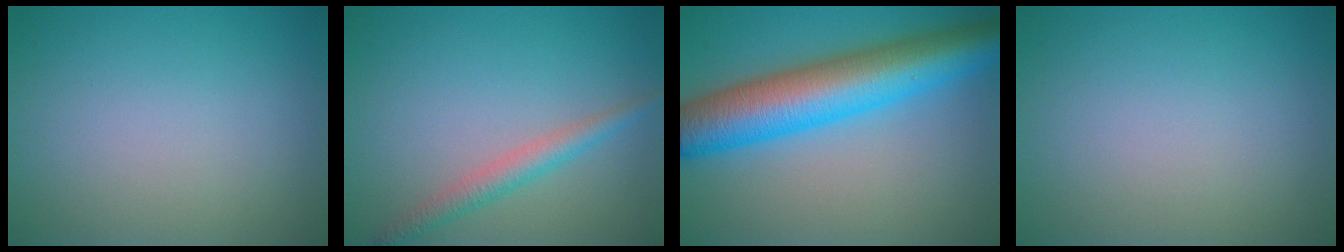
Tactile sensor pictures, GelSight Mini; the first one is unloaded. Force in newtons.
{"total": 2.4, "press": 2.4, "slide": 0.1}
{"total": 10.5, "press": 10.5, "slide": 0.2}
{"total": 0.0}